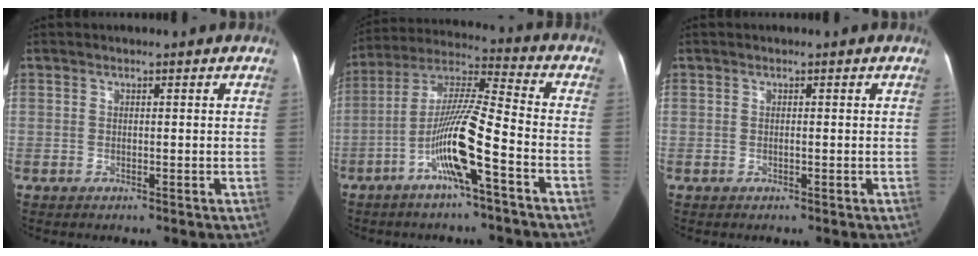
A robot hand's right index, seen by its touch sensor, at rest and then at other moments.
{"total": 12.5, "force": [-5.2, 0.0, 11.4], "torque": [-0.225, 0.014, -0.101]}
{"total": 0.0}